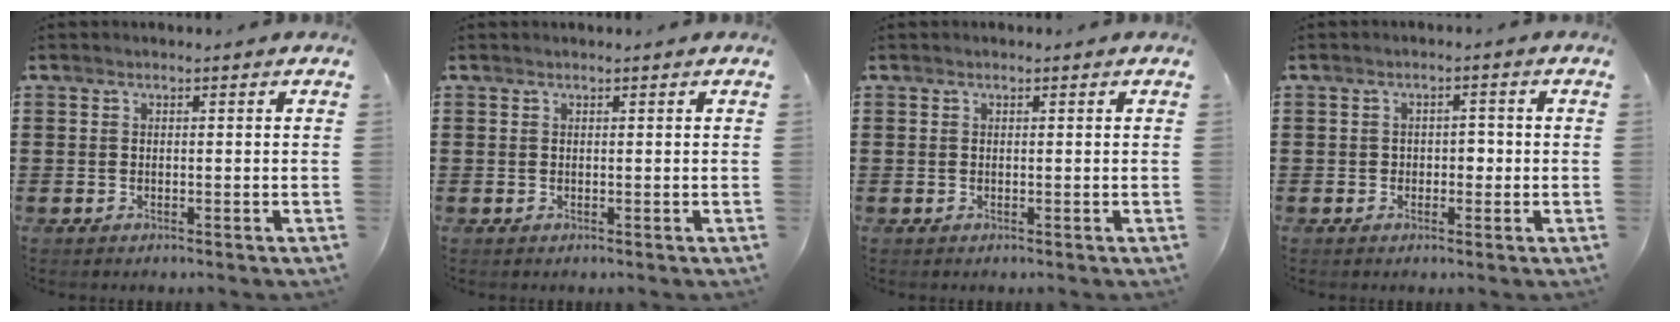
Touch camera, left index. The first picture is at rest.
{"total": 0.0}
{"total": 0.0}
{"total": 1.9, "force": [-0.3, 1.4, 1.2], "torque": [-0.027, 0.007, -0.010]}